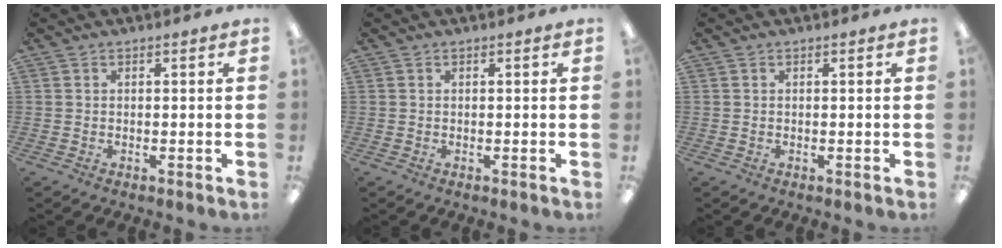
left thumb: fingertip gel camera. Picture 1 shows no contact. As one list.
[{"total": 0.0}, {"total": 0.0}]